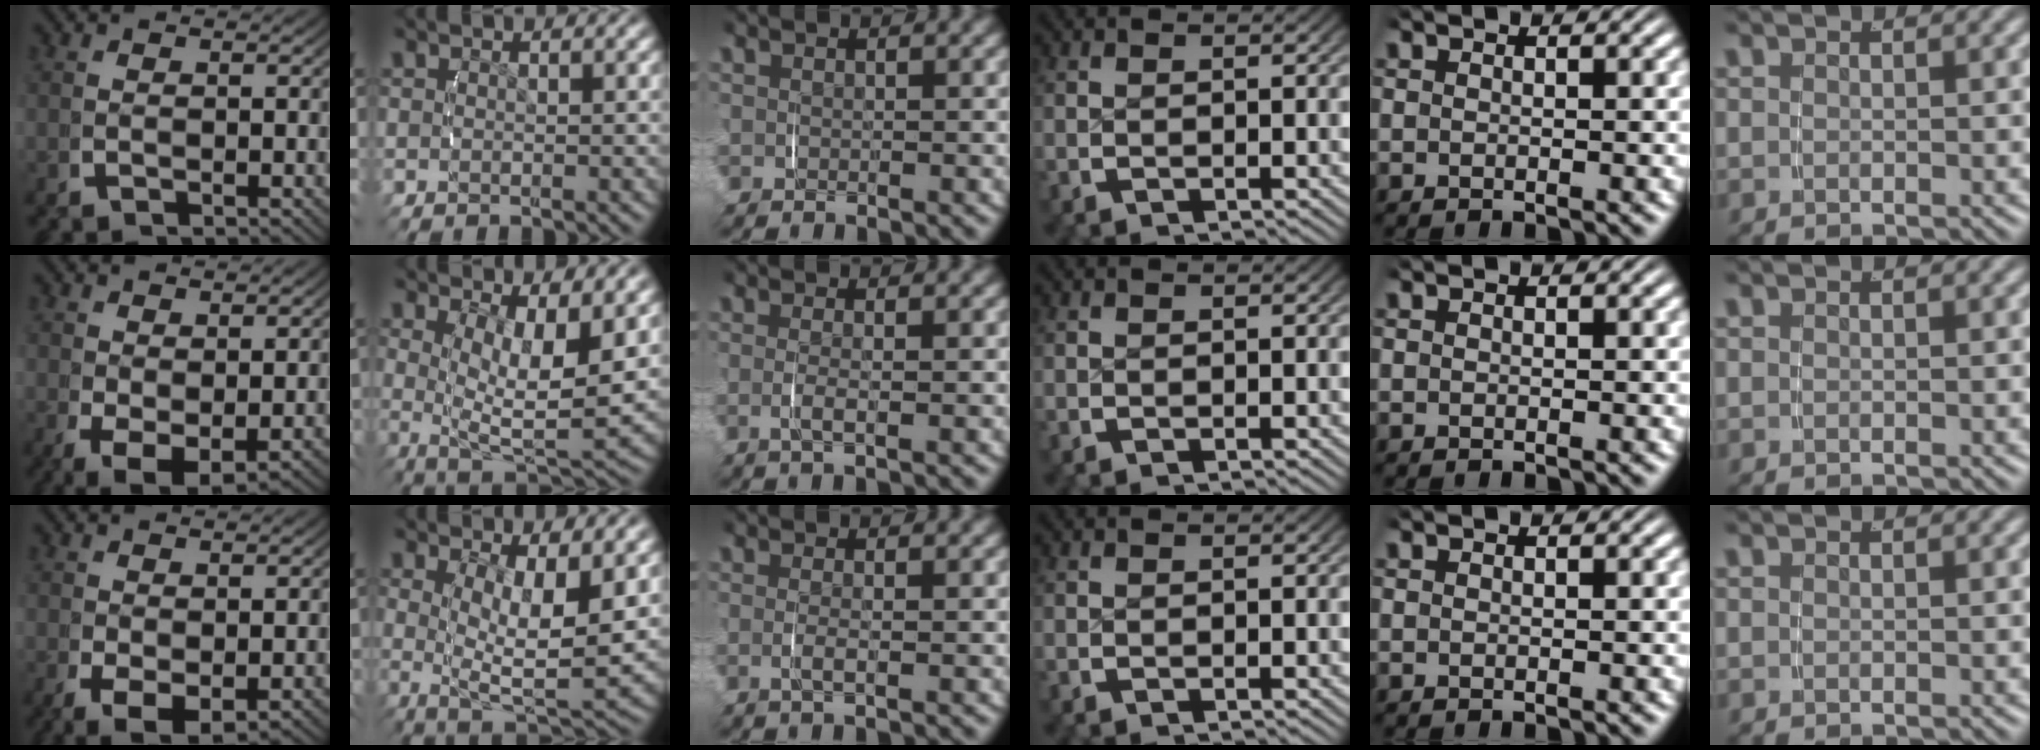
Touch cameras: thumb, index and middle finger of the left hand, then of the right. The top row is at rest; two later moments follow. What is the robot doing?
{"motion": "lift_and_place", "object": "toothpaste"}